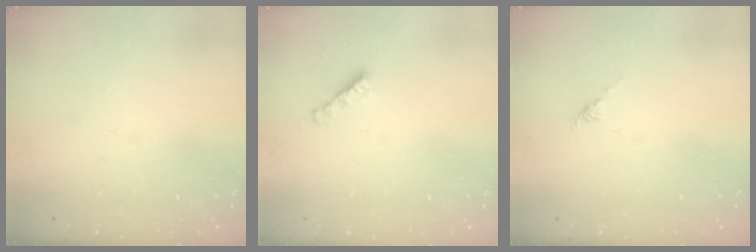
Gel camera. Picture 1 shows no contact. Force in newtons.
{"total": 2.3, "press": 2.3, "slide": 0.2}
{"total": 0.0}